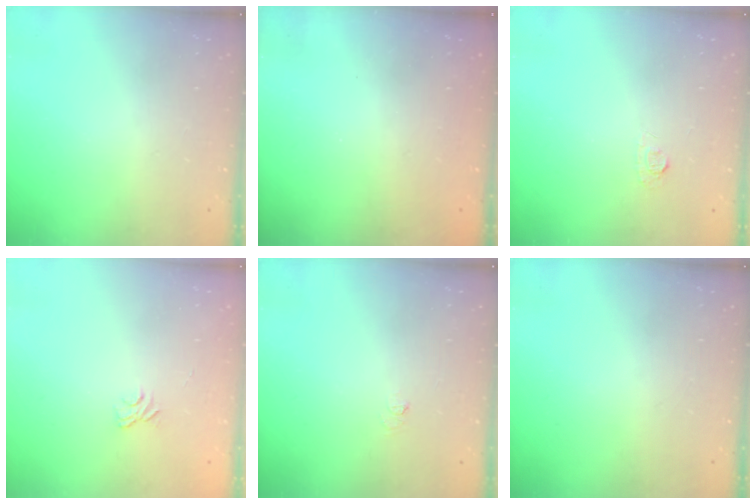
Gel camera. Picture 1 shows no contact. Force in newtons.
{"total": 1.8, "press": 1.7, "slide": 0.5}
{"total": 4.1, "press": 4.1, "slide": 0.5}
{"total": 2.9, "press": 2.6, "slide": 1.3}
{"total": 3.3, "press": 3.3, "slide": 0.3}
{"total": 0.0}